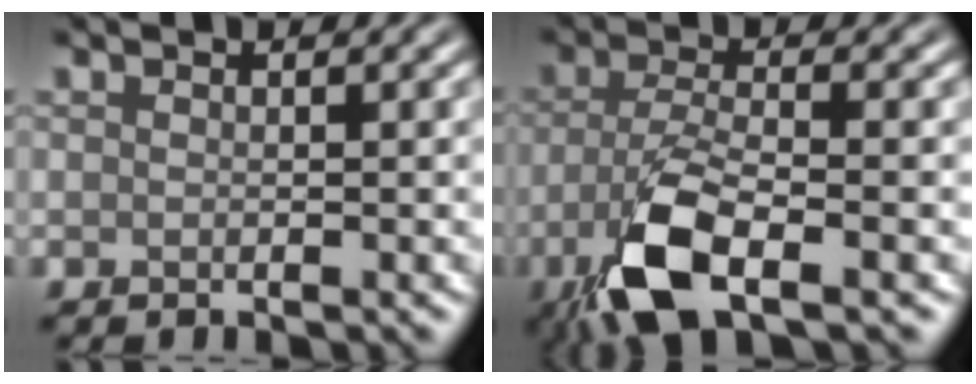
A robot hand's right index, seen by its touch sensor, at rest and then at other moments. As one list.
[{"total": 7.1, "force": [-3.4, 2.4, 5.7], "torque": [-0.124, -0.010, -0.078]}]